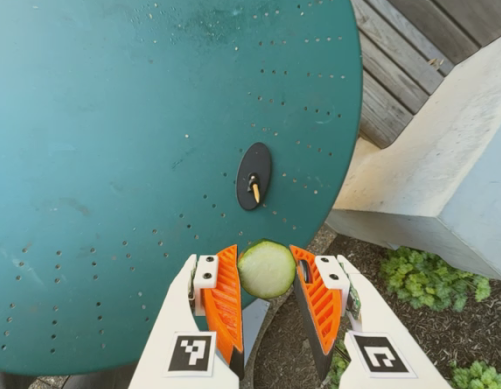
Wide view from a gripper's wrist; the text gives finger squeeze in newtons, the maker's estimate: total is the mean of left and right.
{"total": 10.6, "left": 10.4, "right": 10.9}